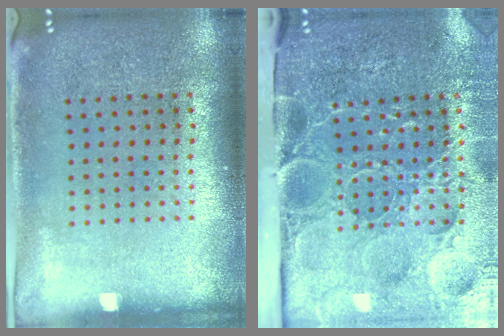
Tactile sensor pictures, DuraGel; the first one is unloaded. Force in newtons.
{"total": 5.2, "press": 4.2, "slide": 3.1}